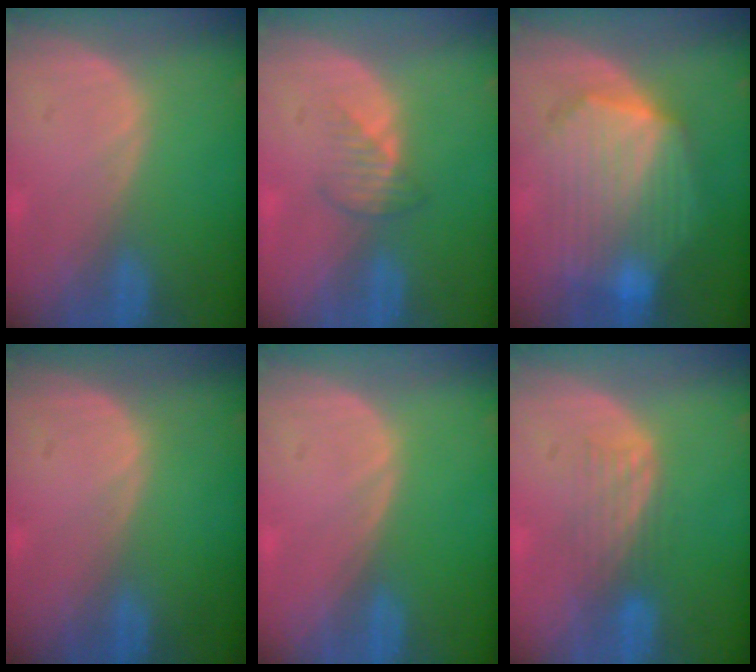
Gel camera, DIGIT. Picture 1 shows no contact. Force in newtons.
{"total": 2.5, "press": 2.5, "slide": 0.3}
{"total": 10.8, "press": 10.8, "slide": 0.8}
{"total": 0.0}
{"total": 0.0}
{"total": 4.2, "press": 3.5, "slide": 2.4}